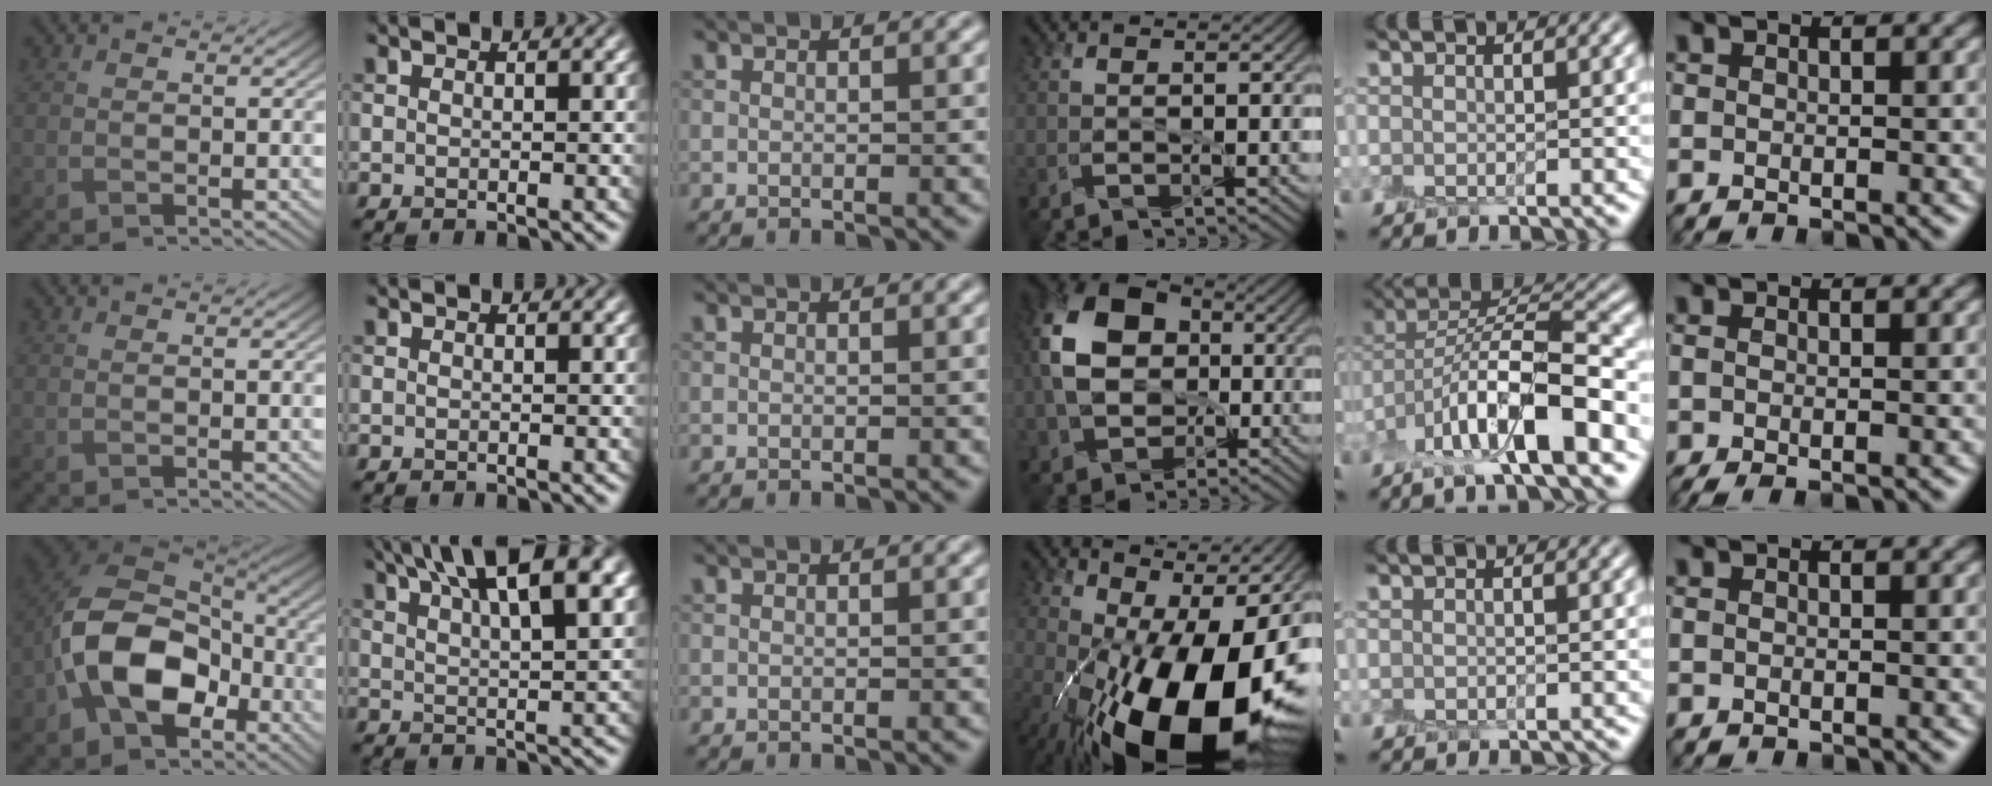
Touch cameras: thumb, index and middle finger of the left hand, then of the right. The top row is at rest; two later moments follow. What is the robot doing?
{"motion": "peel", "object": "shipping label"}